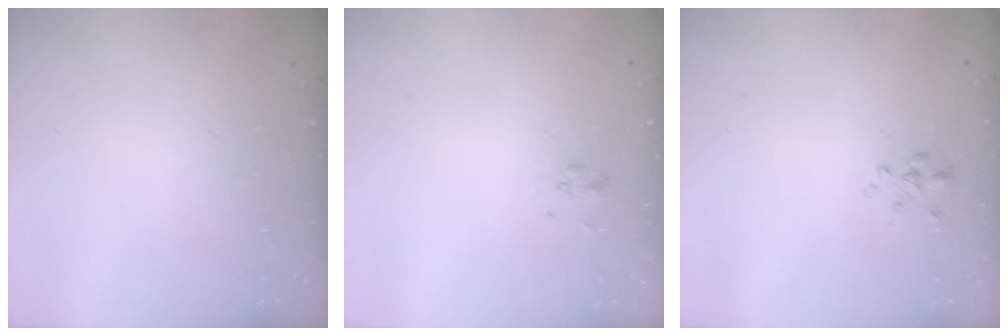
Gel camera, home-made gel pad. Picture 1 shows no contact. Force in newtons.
{"total": 1.4, "press": 1.3, "slide": 0.4}
{"total": 0.6, "press": 0.5, "slide": 0.3}